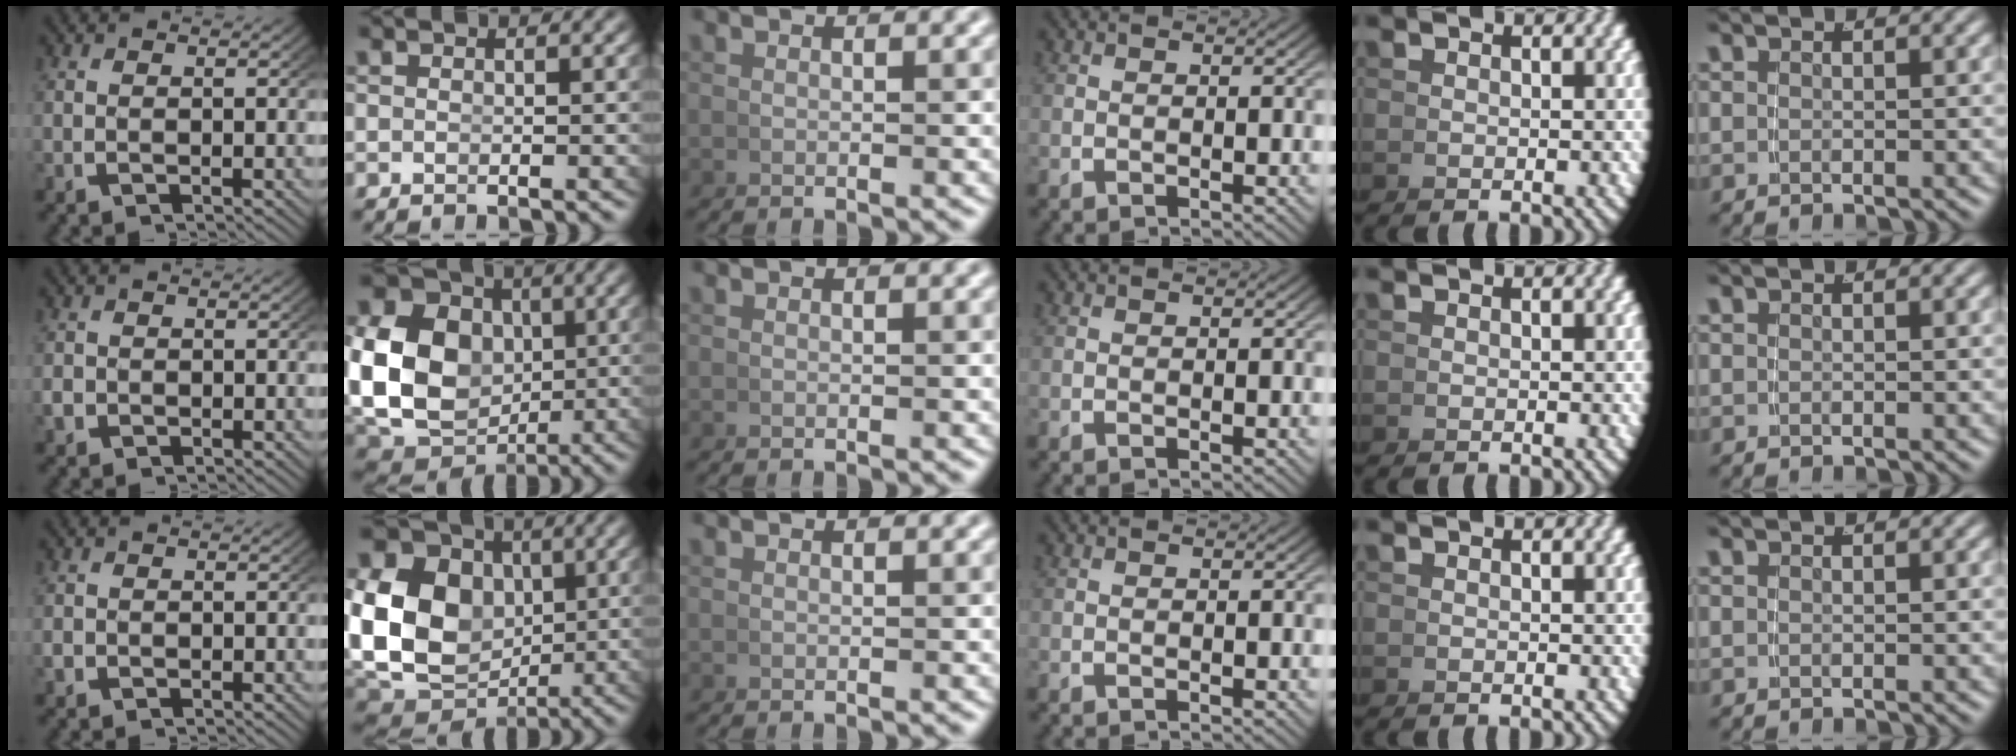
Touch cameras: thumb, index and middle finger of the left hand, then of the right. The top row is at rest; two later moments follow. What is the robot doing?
{"motion": "grasp_and_lifting", "object": "coin"}